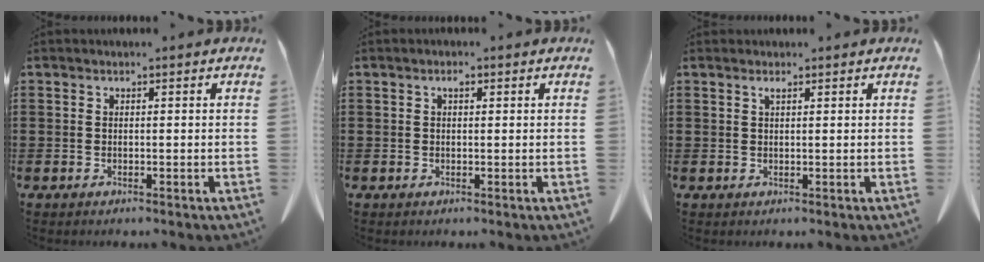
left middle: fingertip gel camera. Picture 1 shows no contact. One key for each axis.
{"total": 1.1, "fx": 0.4, "fy": 0.4, "fz": 0.9, "tx": -0.020, "ty": 0.003, "tz": 0.007}
{"total": 1.0, "fx": 0.7, "fy": 0.2, "fz": 0.7, "tx": -0.016, "ty": 0.000, "tz": 0.014}